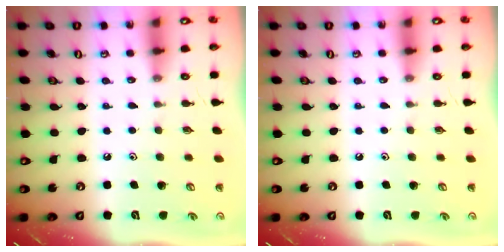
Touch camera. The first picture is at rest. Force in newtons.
{"total": 0.0}